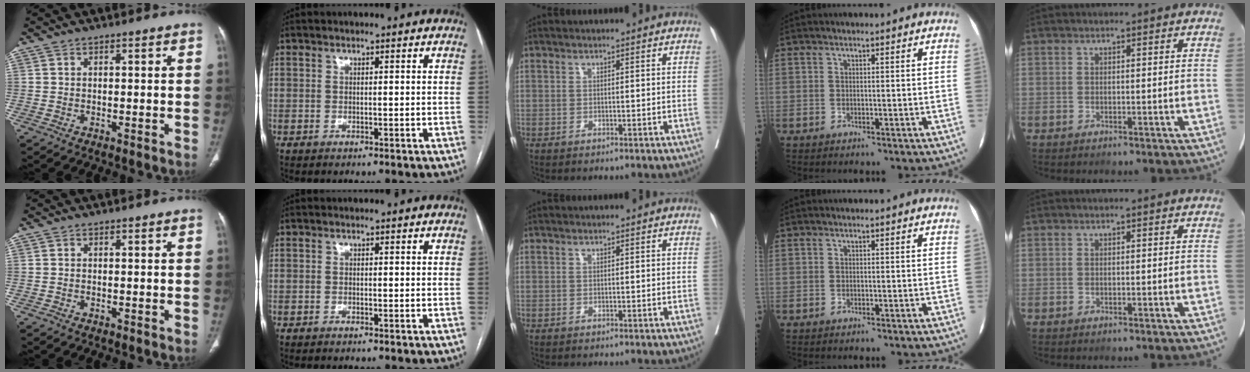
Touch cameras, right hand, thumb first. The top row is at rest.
{}